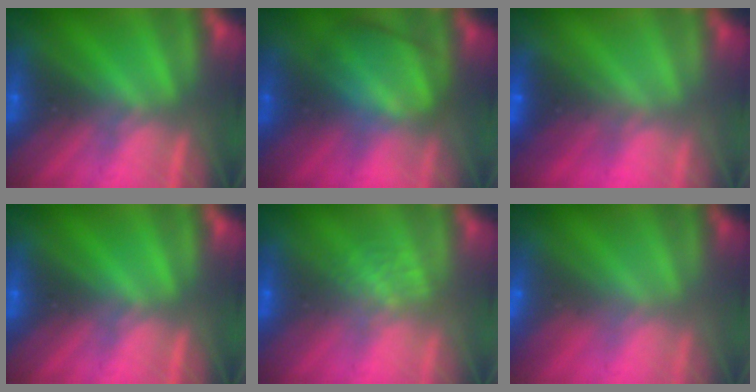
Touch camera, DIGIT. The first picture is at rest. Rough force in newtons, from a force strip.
{"total": 2.9}
{"total": 2.1}
{"total": 0.0}
{"total": 1.0}
{"total": 2.7}